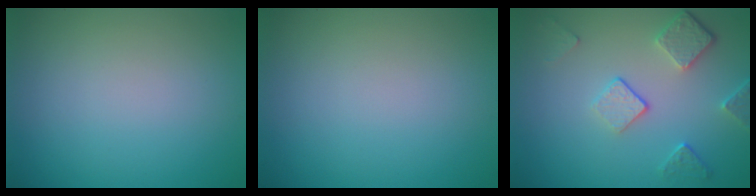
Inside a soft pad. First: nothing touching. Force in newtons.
{"total": 0.0}
{"total": 3.7, "press": 2.9, "slide": 2.4}